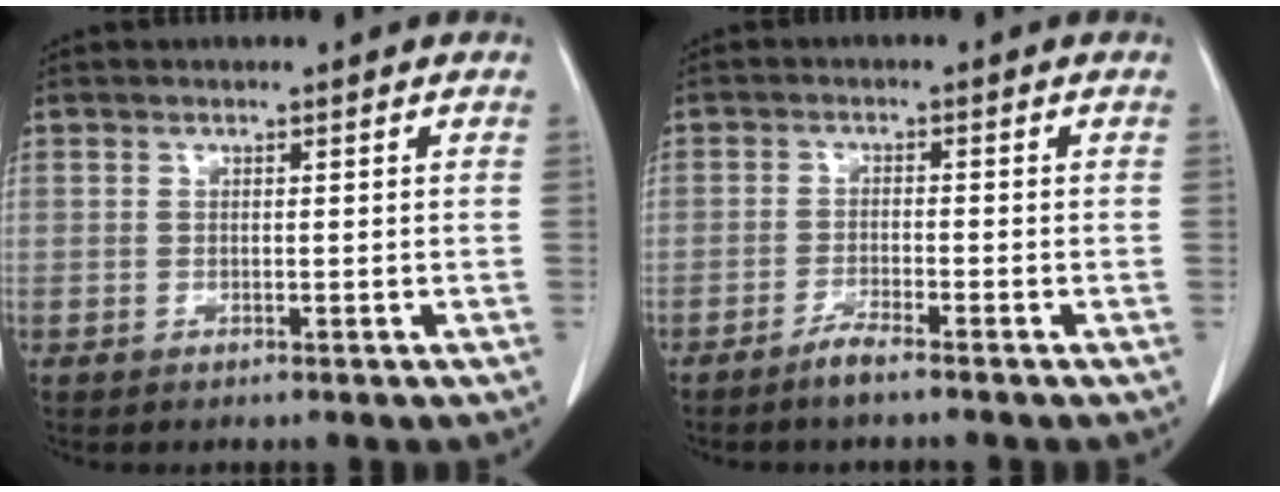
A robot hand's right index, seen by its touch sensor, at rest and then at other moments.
{"total": 2.6, "force": [-2.2, -0.2, 1.5], "torque": [-0.035, -0.003, -0.045]}